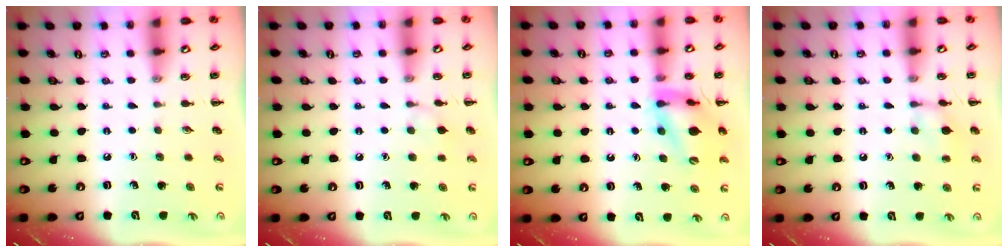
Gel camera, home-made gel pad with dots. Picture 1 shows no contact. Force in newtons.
{"total": 5.5, "press": 5.1, "slide": 2.0}
{"total": 15.5, "press": 15.4, "slide": 2.0}
{"total": 8.3, "press": 8.2, "slide": 1.4}